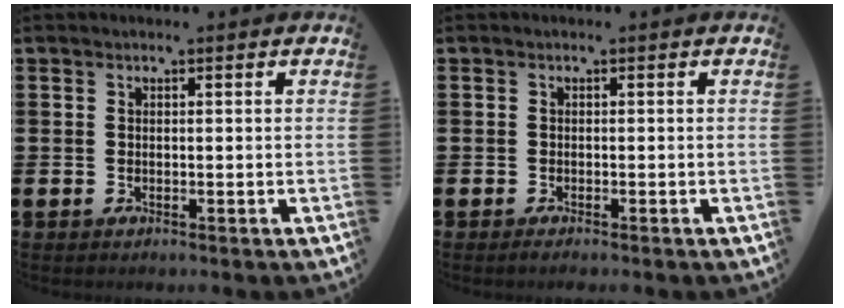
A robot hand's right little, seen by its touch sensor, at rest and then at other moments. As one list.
[{"total": 0.5, "force": [-0.4, 0.0, 0.4], "torque": [-0.006, -0.003, -0.007]}]